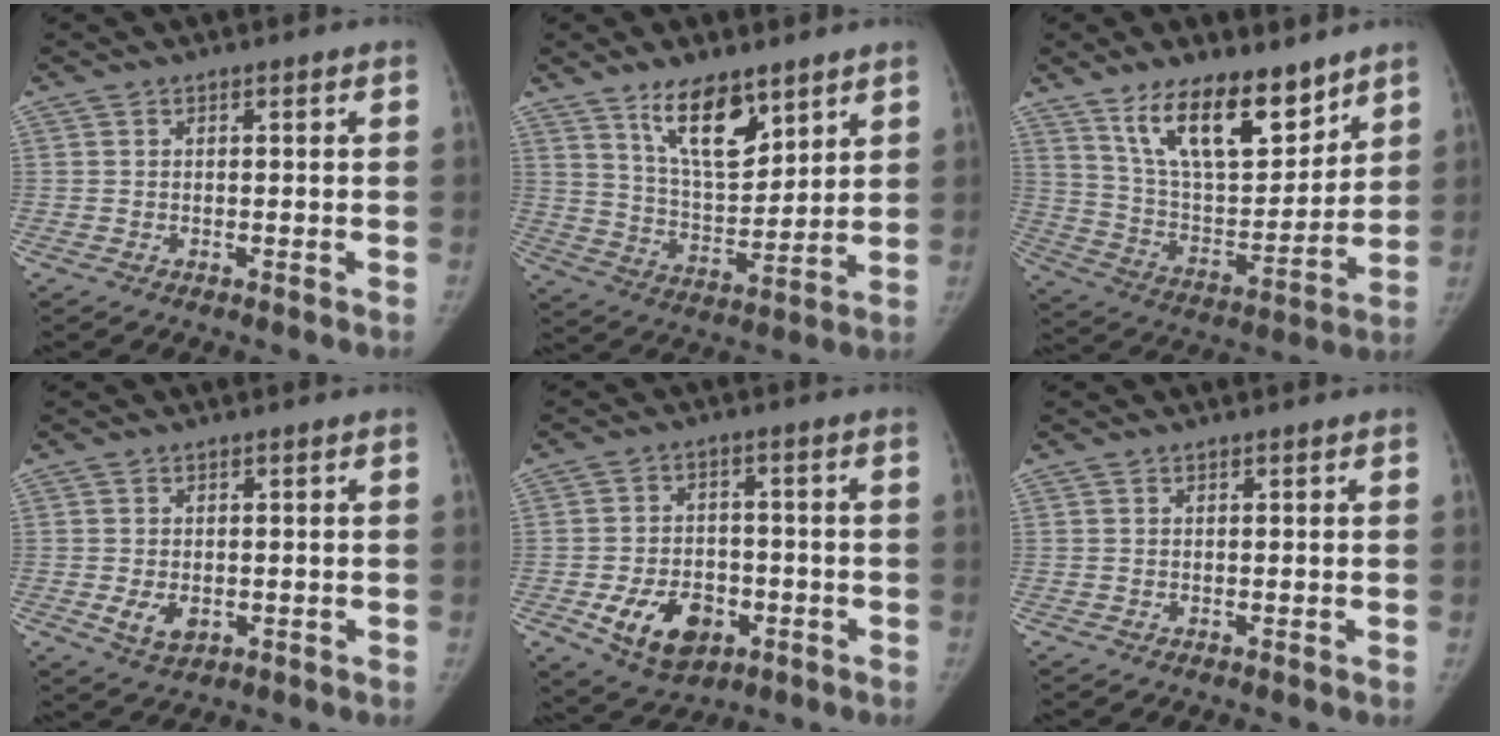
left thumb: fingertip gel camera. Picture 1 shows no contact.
{"total": 12.8, "force": [8.2, 5.4, 8.2], "torque": [-0.110, -0.059, 0.155]}
{"total": 18.2, "force": [12.3, 7.4, 11.2], "torque": [-0.142, -0.078, 0.225]}
{"total": 3.8, "force": [-0.7, 2.6, 2.7], "torque": [-0.045, -0.007, -0.003]}
{"total": 11.4, "force": [-4.2, 7.8, 7.1], "torque": [-0.093, 0.016, -0.056]}
{"total": 0.0}